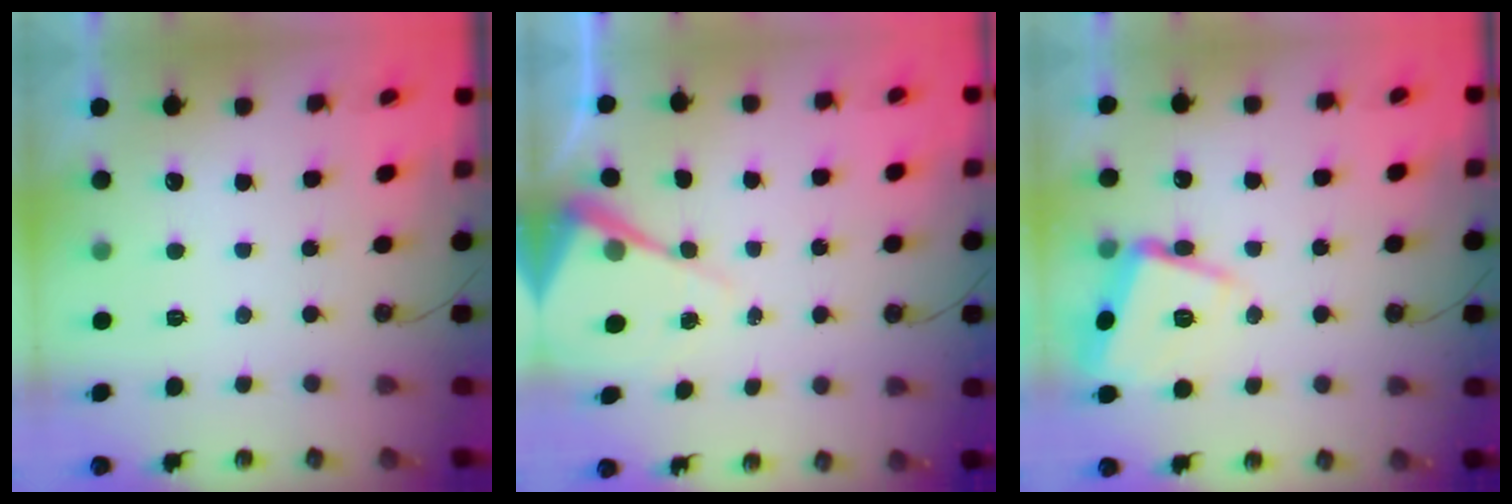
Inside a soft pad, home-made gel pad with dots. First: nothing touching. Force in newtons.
{"total": 8.4, "press": 8.4, "slide": 0.5}
{"total": 15.0, "press": 15.0, "slide": 0.7}